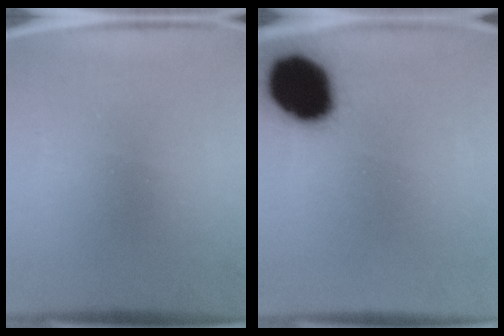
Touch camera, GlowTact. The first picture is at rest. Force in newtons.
{"total": 17.2}